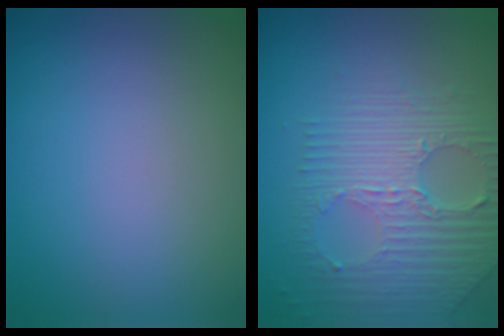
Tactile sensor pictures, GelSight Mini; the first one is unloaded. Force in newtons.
{"total": 7.1, "press": 4.7, "slide": 5.3}